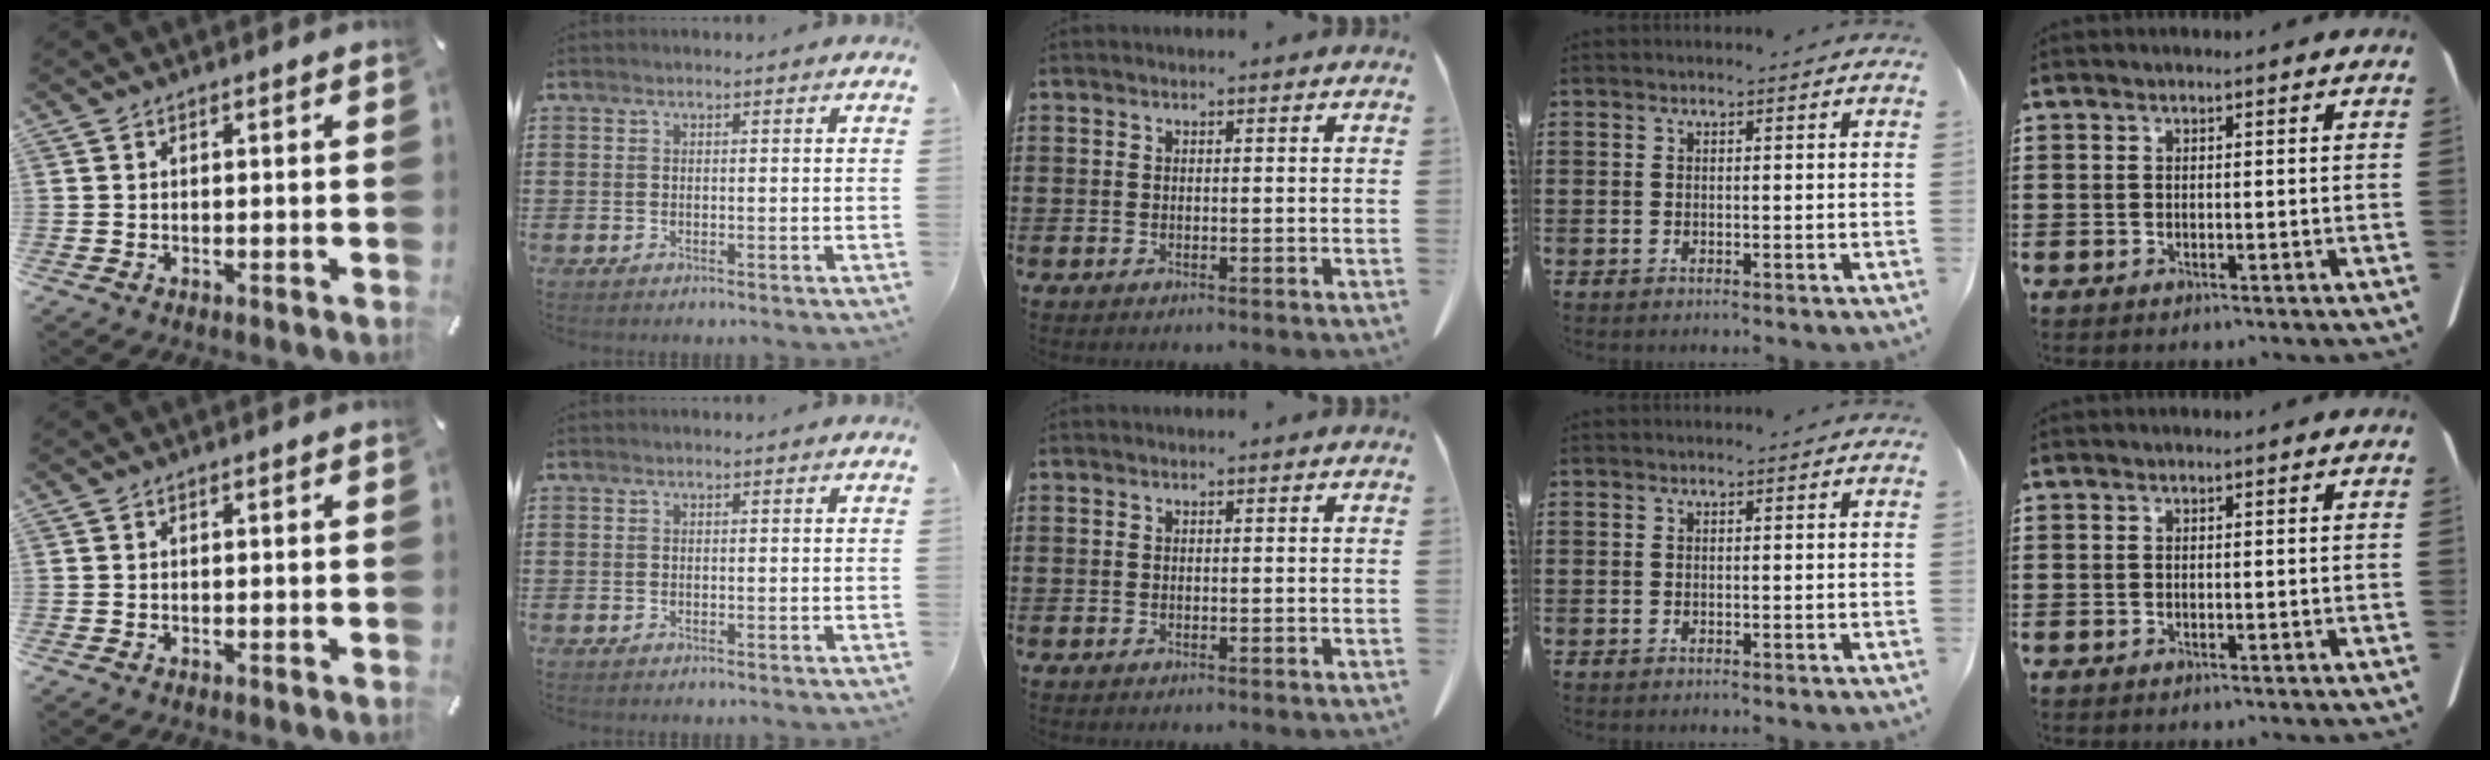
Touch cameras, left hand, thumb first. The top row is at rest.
{}